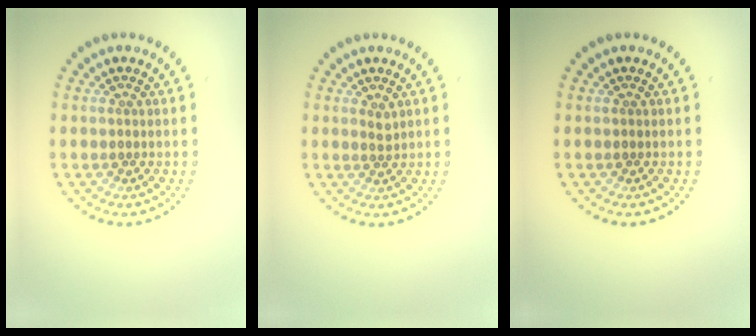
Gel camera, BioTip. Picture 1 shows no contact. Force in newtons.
{"total": 0.8, "press": 0.6, "slide": 0.5}
{"total": 0.0}